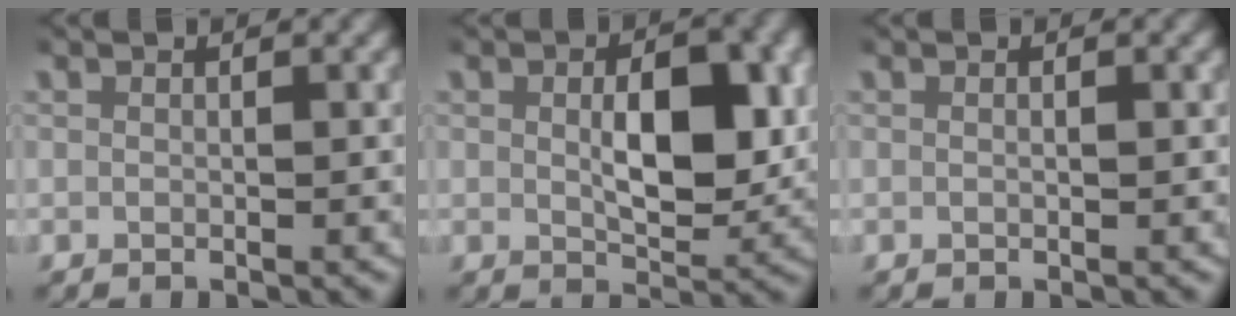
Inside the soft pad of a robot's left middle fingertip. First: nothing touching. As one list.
[{"total": 5.7, "force": [0.8, 3.1, 4.7], "torque": [-0.079, -0.014, 0.018]}, {"total": 0.0}]